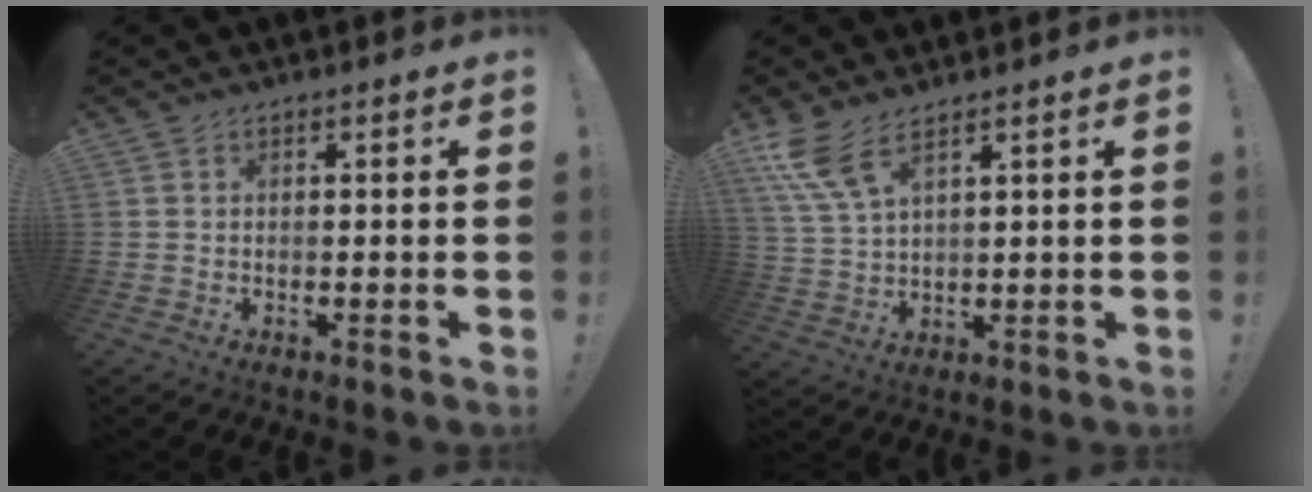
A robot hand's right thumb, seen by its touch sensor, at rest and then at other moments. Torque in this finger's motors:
{"motor_torque": [-0.34, 0.69, 0.19, 0.05, 0.03]}